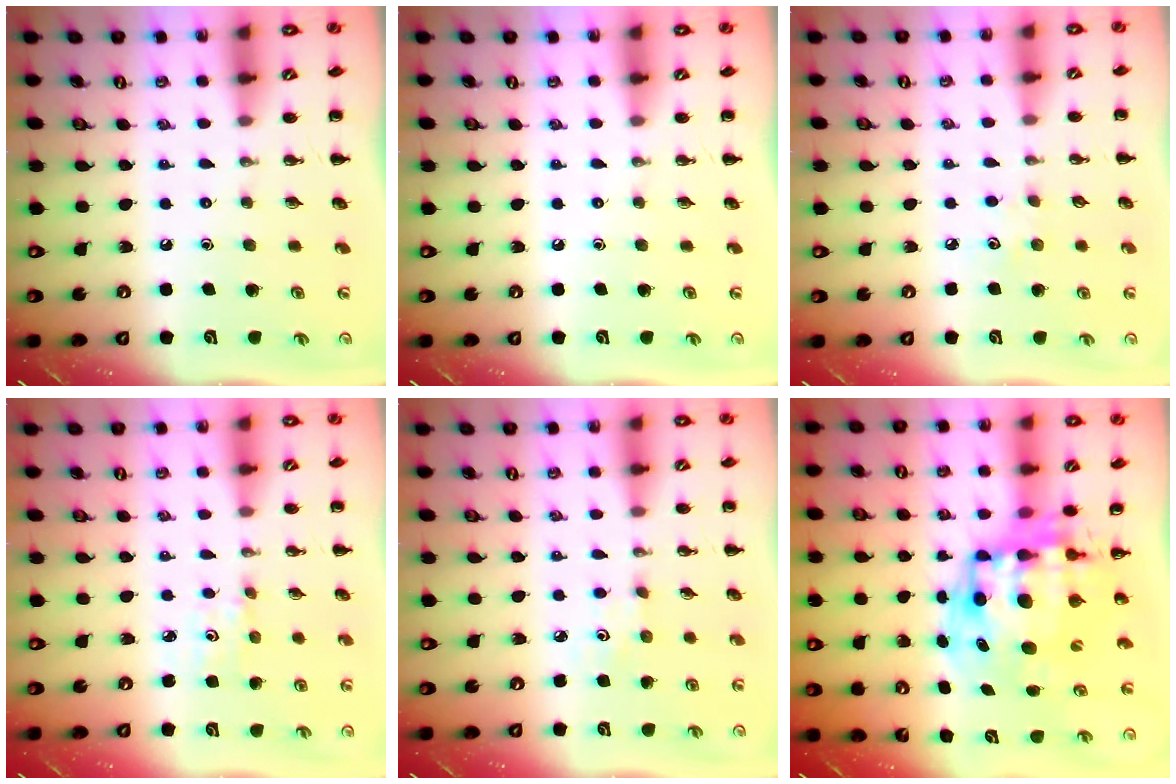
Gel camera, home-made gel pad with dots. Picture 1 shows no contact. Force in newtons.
{"total": 0.0}
{"total": 3.0, "press": 2.9, "slide": 0.8}
{"total": 2.9, "press": 2.8, "slide": 0.8}
{"total": 2.2, "press": 2.1, "slide": 0.7}
{"total": 12.3, "press": 12.0, "slide": 2.9}